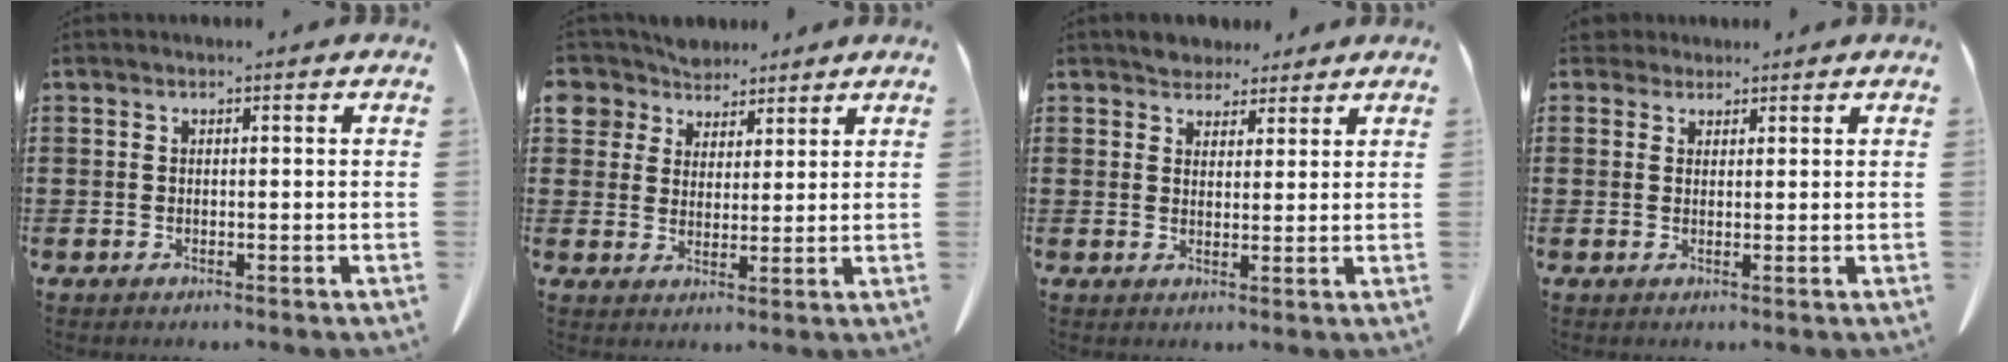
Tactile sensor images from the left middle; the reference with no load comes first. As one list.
[{"total": 5.6, "force": [4.5, 3.3, 0.1], "torque": [-0.035, -0.013, 0.082]}, {"total": 3.7, "force": [3.3, 1.5, 0.0], "torque": [-0.005, -0.005, 0.063]}, {"total": 2.2, "force": [1.9, 1.0, 0.3], "torque": [-0.003, 0.004, 0.036]}]